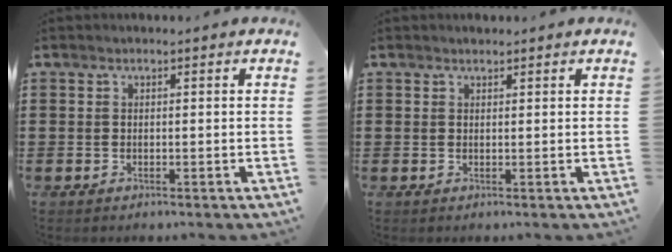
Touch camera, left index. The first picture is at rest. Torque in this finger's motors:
{"motor_torque": [-0.02, 0.03, -0.05, 0.00]}